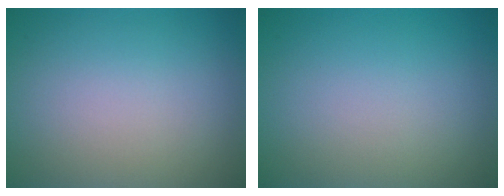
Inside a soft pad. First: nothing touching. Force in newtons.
{"total": 0.0}